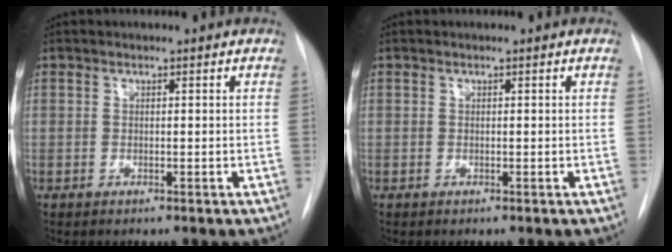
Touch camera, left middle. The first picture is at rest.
{"total": 0.0}